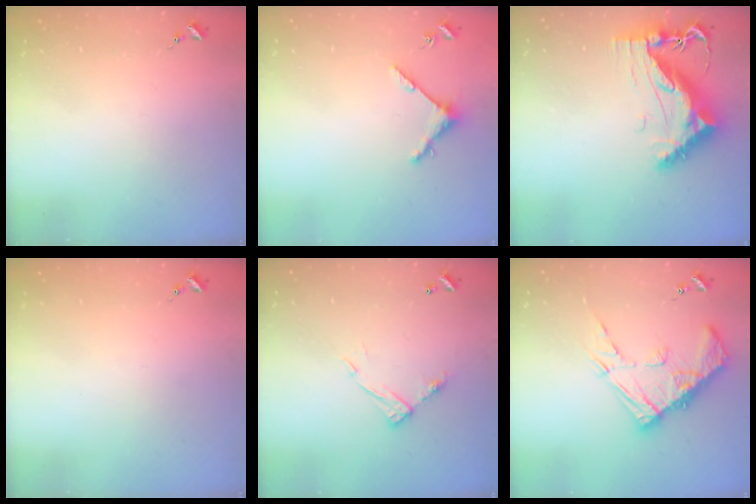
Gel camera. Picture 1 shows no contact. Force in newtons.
{"total": 4.8, "press": 4.8, "slide": 0.6}
{"total": 11.9, "press": 11.9, "slide": 1.0}
{"total": 0.0}
{"total": 9.4, "press": 9.4, "slide": 0.5}
{"total": 15.9, "press": 15.8, "slide": 1.5}